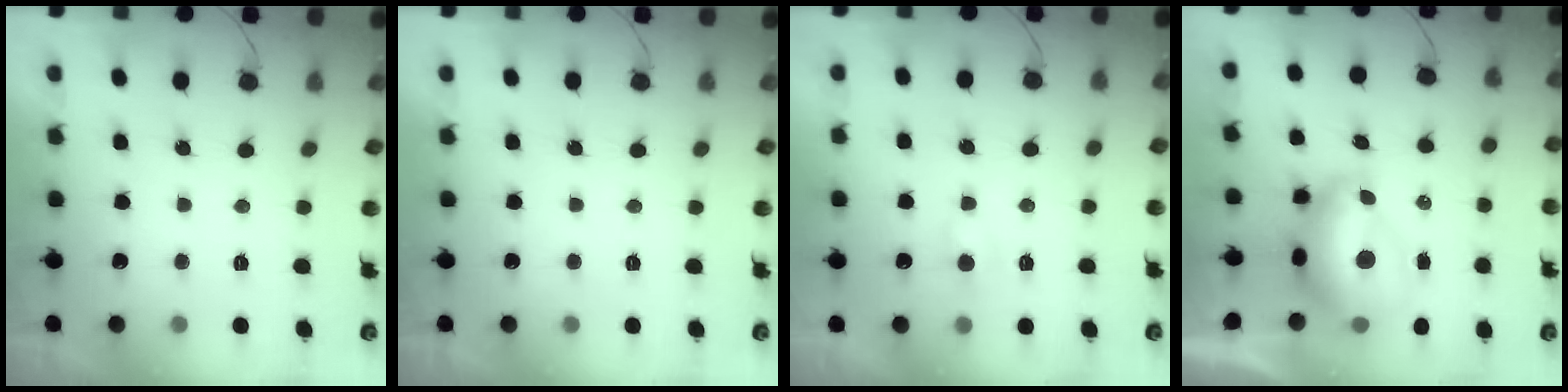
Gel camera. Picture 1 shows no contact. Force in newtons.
{"total": 0.0}
{"total": 3.3, "press": 3.3, "slide": 0.4}
{"total": 11.5, "press": 11.4, "slide": 1.2}